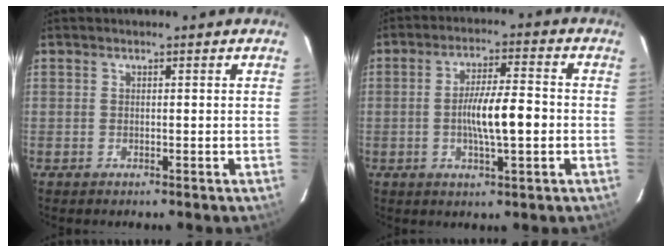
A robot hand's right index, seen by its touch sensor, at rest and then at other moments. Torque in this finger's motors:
{"motor_torque": [0.39, -0.03, 0.56, 0.15]}